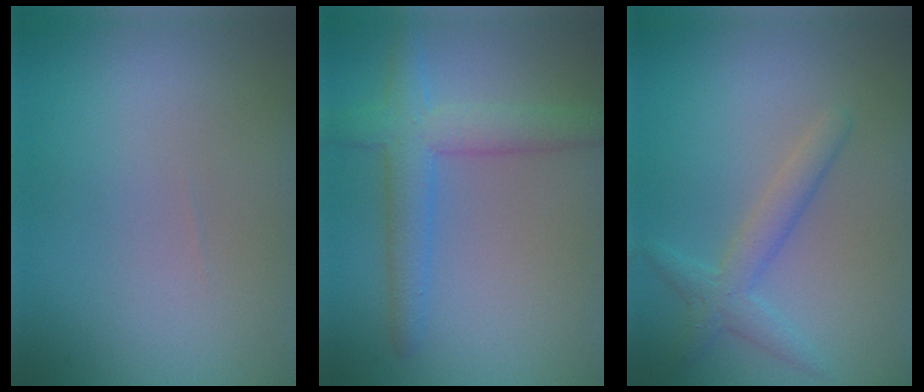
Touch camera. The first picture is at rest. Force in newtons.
{"total": 4.5, "press": 4.5, "slide": 0.2}
{"total": 2.6, "press": 2.6, "slide": 0.1}